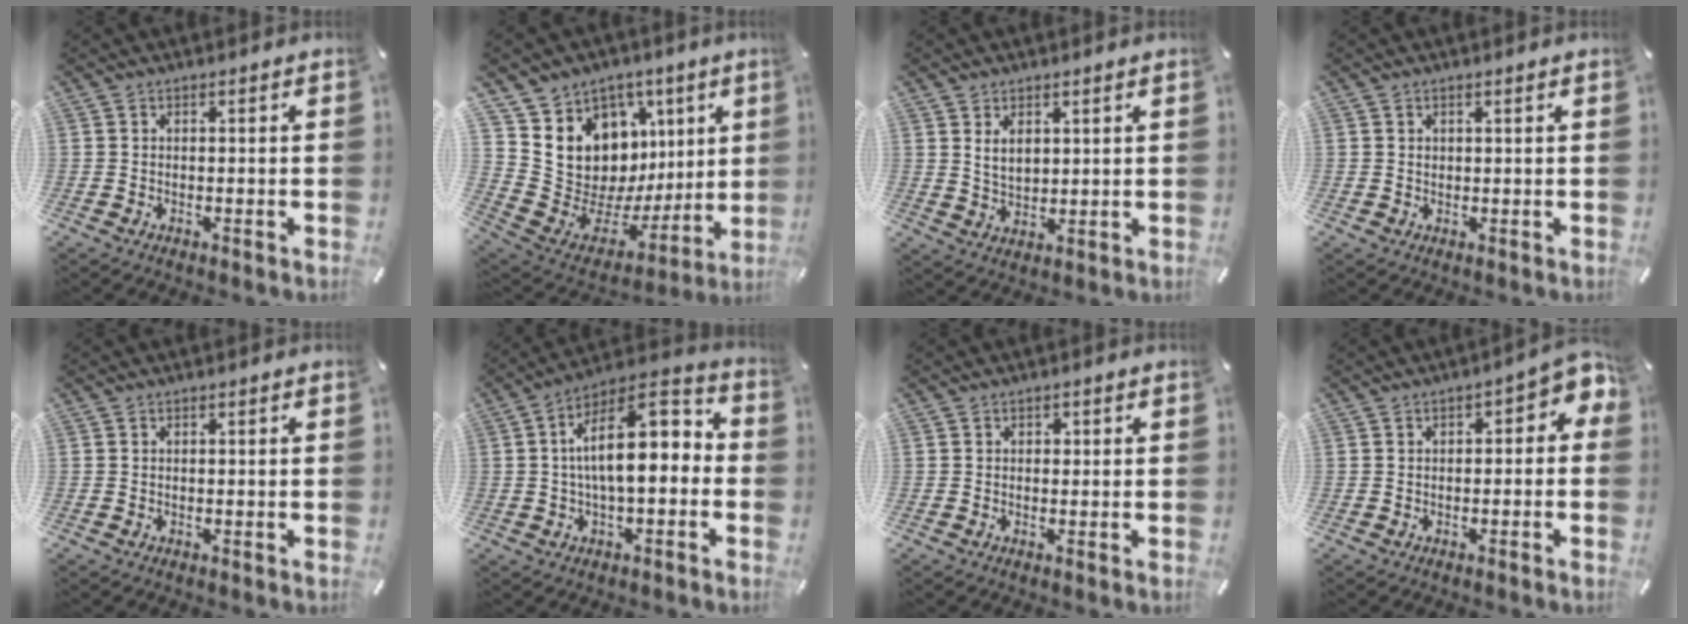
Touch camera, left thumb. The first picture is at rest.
{"total": 12.5, "force": [4.5, 11.2, 3.3], "torque": [-0.039, -0.081, 0.107]}
{"total": 4.1, "force": [2.1, 2.4, 2.5], "torque": [-0.046, -0.002, 0.037]}
{"total": 0.6, "force": [0.3, 0.5, 0.3], "torque": [-0.006, 0.001, 0.007]}
{"total": 0.0}
{"total": 15.1, "force": [1.2, 7.1, 13.3], "torque": [-0.216, -0.006, 0.020]}
{"total": 1.0, "force": [0.0, 0.8, 0.5], "torque": [-0.011, 0.005, -0.001]}
{"total": 3.7, "force": [-1.2, 1.8, 3.0], "torque": [-0.045, 0.014, -0.025]}